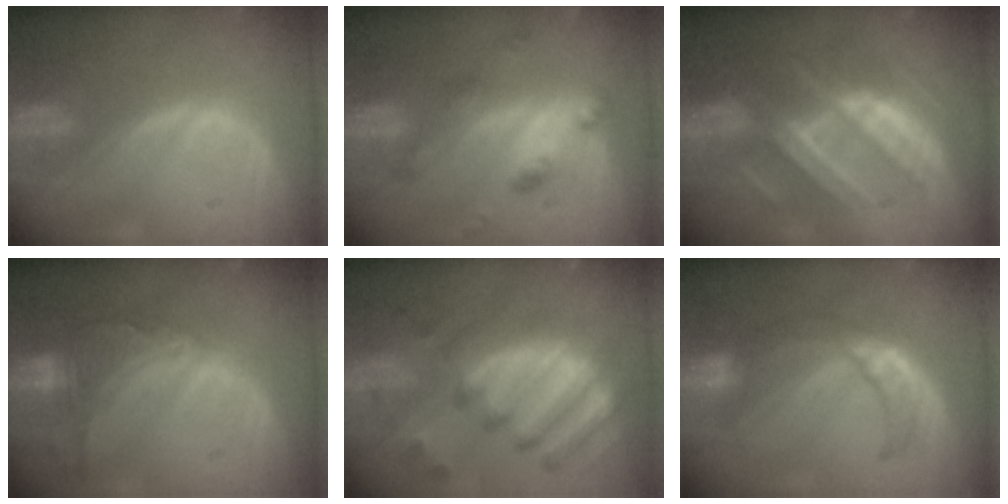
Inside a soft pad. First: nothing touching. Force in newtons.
{"total": 6.1, "press": 5.4, "slide": 2.9}
{"total": 8.3, "press": 8.3, "slide": 0.3}
{"total": 9.1, "press": 8.0, "slide": 4.3}
{"total": 12.2, "press": 10.5, "slide": 6.3}
{"total": 6.9, "press": 6.8, "slide": 1.3}